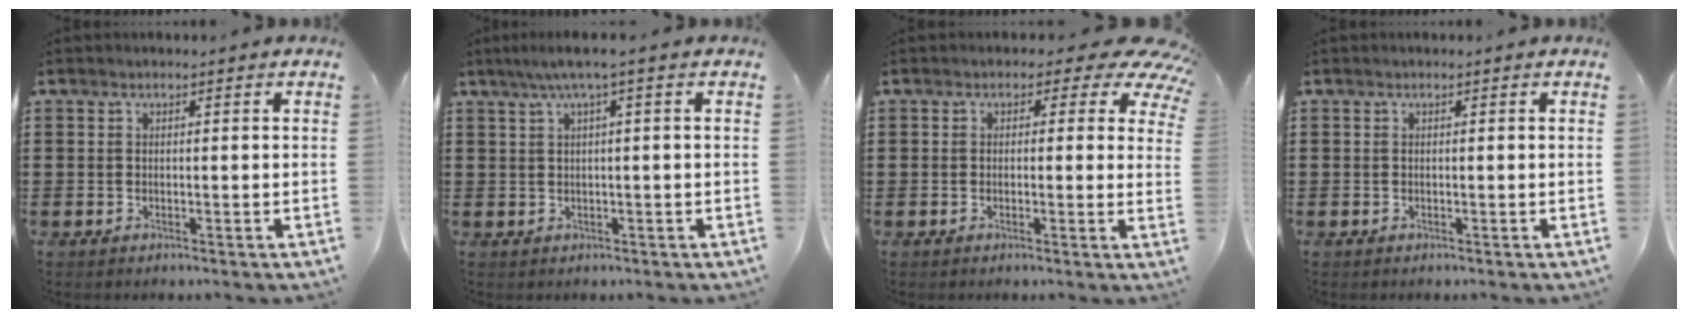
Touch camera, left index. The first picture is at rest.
{"total": 2.7, "force": [0.6, -0.1, 2.6], "torque": [-0.048, -0.001, 0.008]}
{"total": 3.7, "force": [1.8, 2.2, 2.4], "torque": [-0.036, -0.009, 0.024]}
{"total": 0.0}